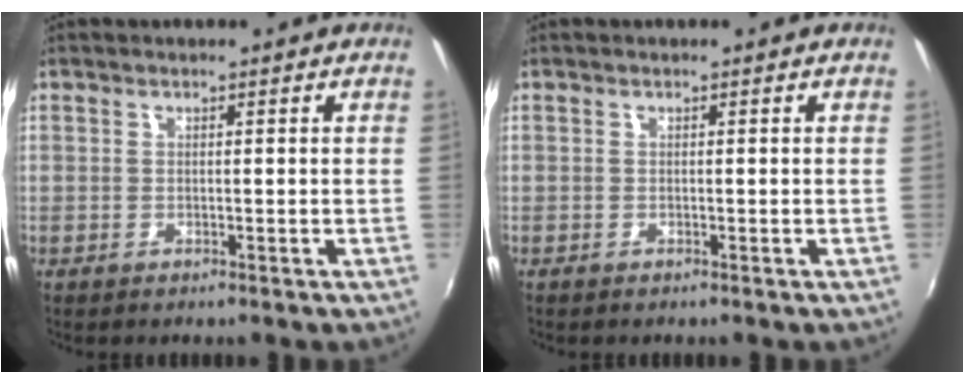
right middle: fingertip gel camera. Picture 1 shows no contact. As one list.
[{"total": 0.0}]